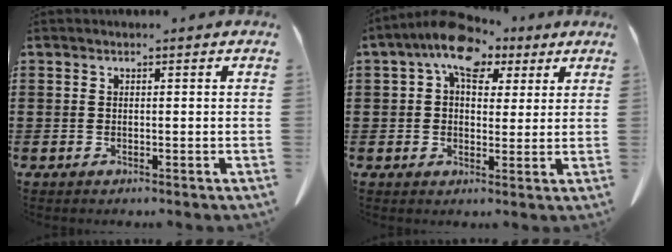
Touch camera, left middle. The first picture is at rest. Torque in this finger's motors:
{"motor_torque": [-0.98, -1.16, 0.82, 0.21]}